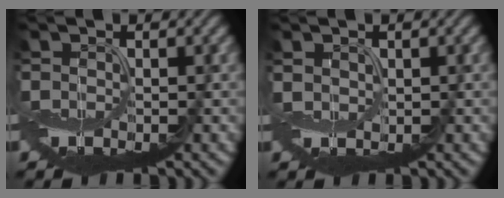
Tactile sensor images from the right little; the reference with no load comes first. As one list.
[{"total": 0.9, "force": [0.7, 0.6, -0.1], "torque": [-0.002, 0.003, 0.017]}]